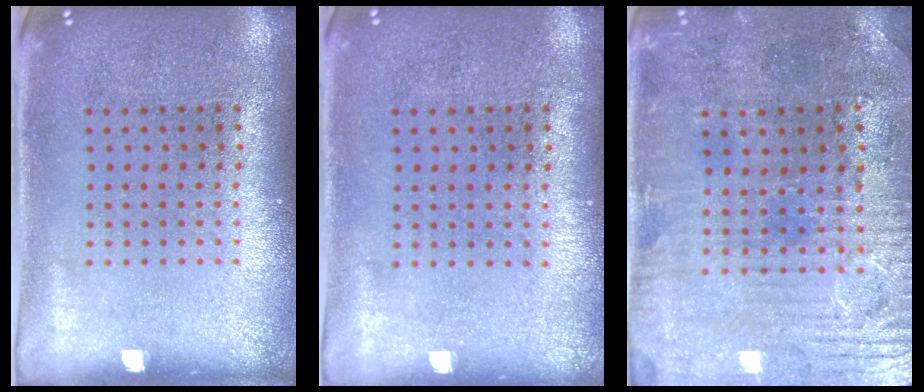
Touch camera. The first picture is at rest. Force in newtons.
{"total": 0.0}
{"total": 1.5, "press": 1.3, "slide": 0.6}